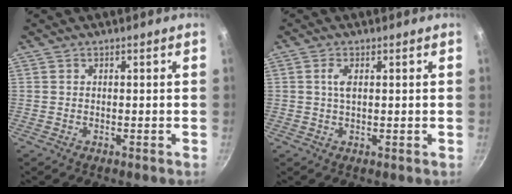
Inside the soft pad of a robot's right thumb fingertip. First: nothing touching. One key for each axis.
{"total": 2.5, "fx": 0.6, "fy": 1.0, "fz": 2.2, "tx": -0.047, "ty": 0.003, "tz": 0.013}